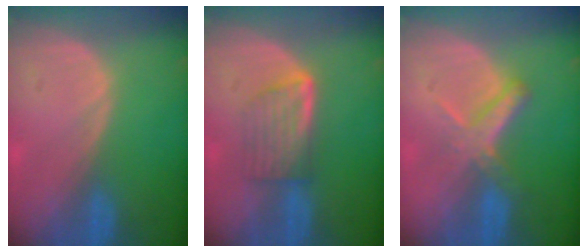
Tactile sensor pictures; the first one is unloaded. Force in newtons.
{"total": 5.7, "press": 5.3, "slide": 2.3}
{"total": 5.5, "press": 5.0, "slide": 2.4}